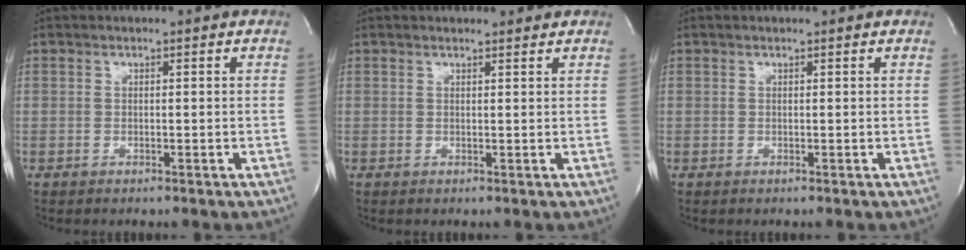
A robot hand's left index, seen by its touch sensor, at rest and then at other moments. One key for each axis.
{"total": 2.1, "fx": 2.1, "fy": 0.3, "fz": 0.4, "tx": -0.015, "ty": 0.006, "tz": 0.027}
{"total": 0.5, "fx": 0.5, "fy": 0.0, "fz": 0.2, "tx": -0.005, "ty": 0.002, "tz": 0.009}